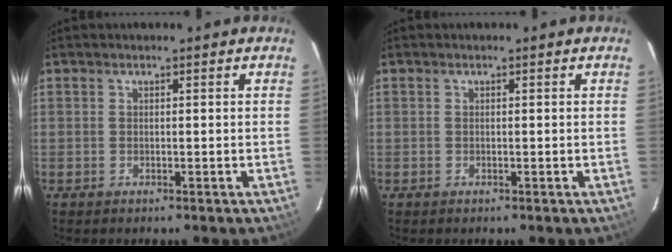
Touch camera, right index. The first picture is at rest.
{"total": 0.0}